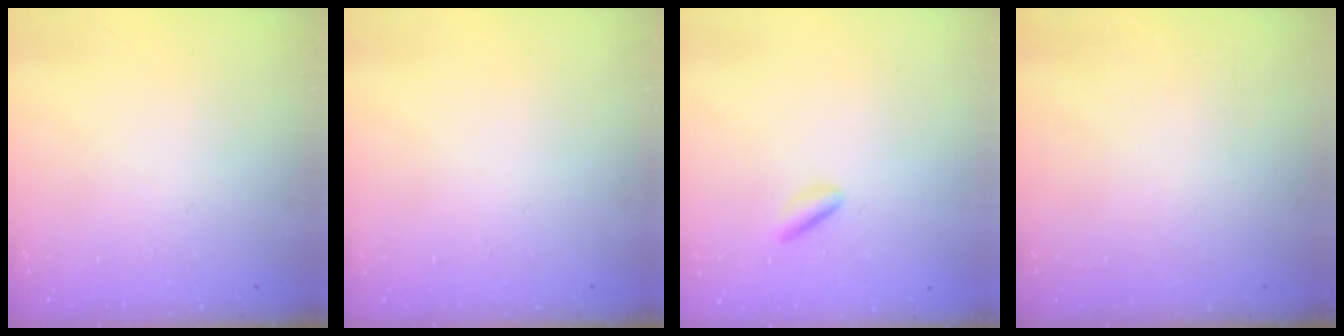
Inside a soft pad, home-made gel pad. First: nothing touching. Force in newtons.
{"total": 0.0}
{"total": 2.4, "press": 2.4, "slide": 0.5}
{"total": 0.0}